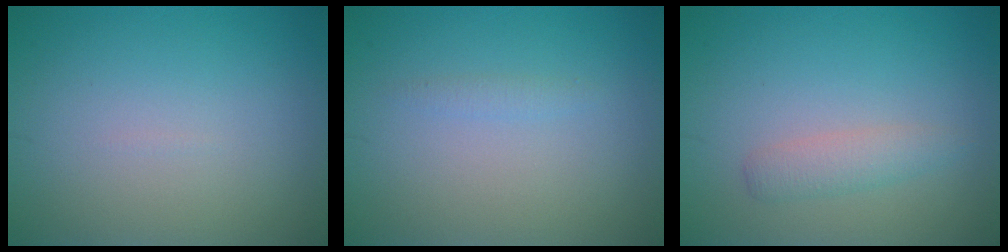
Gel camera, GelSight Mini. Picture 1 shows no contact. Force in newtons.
{"total": 0.7, "press": 0.7, "slide": 0.1}
{"total": 1.8, "press": 1.8, "slide": 0.0}